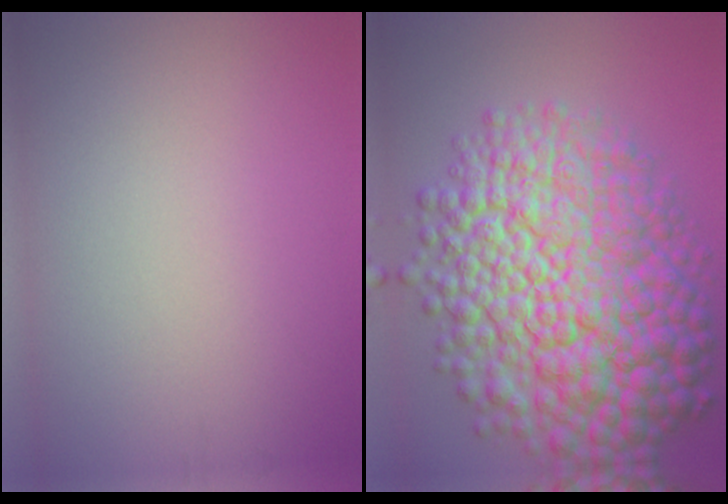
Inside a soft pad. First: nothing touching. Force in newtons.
{"total": 15.8, "press": 15.8, "slide": 0.3}